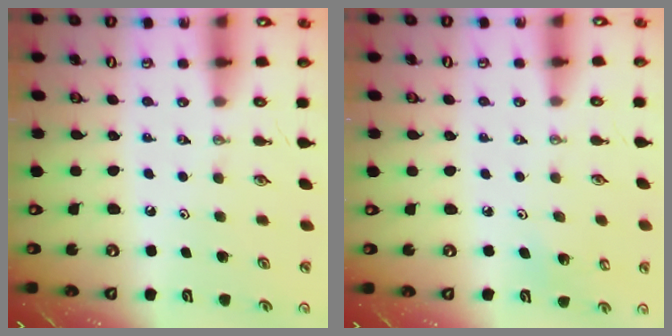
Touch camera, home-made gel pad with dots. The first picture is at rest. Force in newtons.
{"total": 4.7, "press": 4.4, "slide": 1.7}